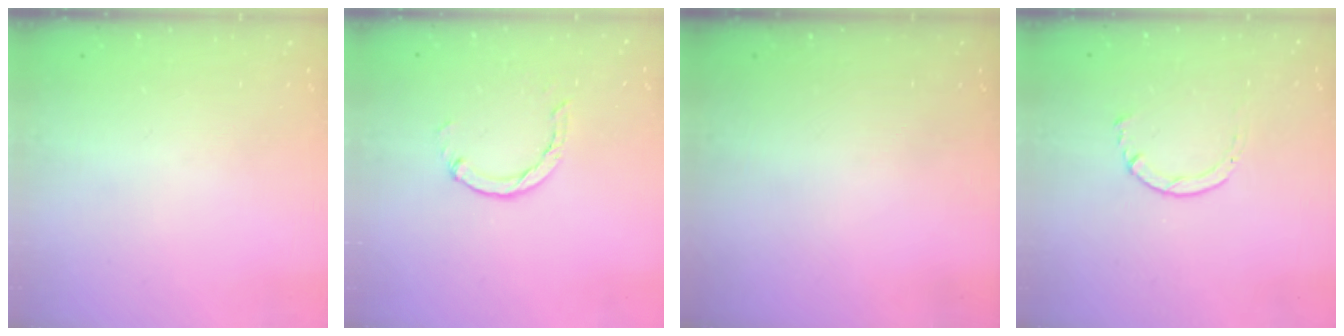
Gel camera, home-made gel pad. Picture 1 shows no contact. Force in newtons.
{"total": 2.9, "press": 2.9, "slide": 0.4}
{"total": 0.0}
{"total": 2.0, "press": 1.9, "slide": 0.3}